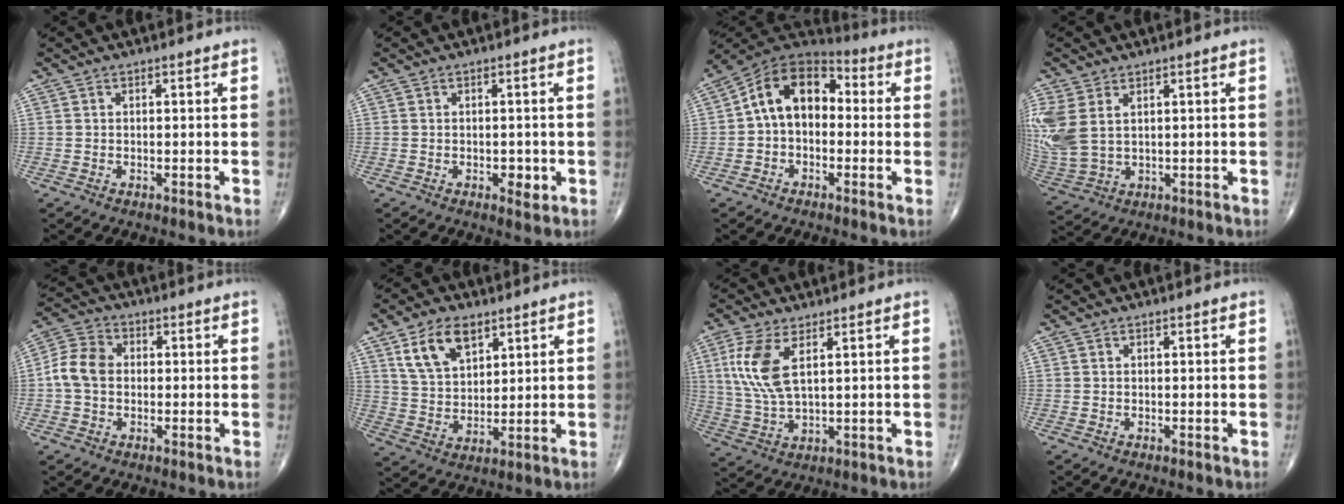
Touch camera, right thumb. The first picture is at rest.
{"total": 2.5, "force": [-0.7, 1.4, 1.9], "torque": [-0.017, 0.000, -0.006]}
{"total": 12.9, "force": [0.3, 8.9, 9.3], "torque": [-0.125, 0.042, -0.013]}
{"total": 10.9, "force": [3.0, 6.7, 8.0], "torque": [-0.213, -0.005, 0.077]}
{"total": 7.3, "force": [-0.2, 5.6, 4.6], "torque": [-0.087, 0.022, -0.014]}
{"total": 10.3, "force": [5.6, 5.9, 6.3], "torque": [-0.100, -0.023, 0.111]}
{"total": 9.9, "force": [3.4, 4.0, 8.4], "torque": [-0.193, -0.008, 0.075]}
{"total": 0.0}